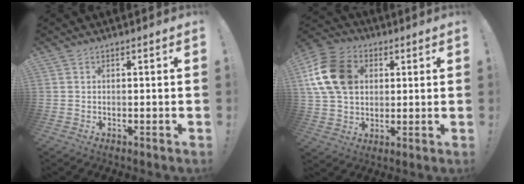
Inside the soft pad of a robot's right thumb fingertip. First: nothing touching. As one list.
[{"total": 17.1, "force": [4.4, 13.1, 10.0], "torque": [-0.173, -0.003, 0.091]}]